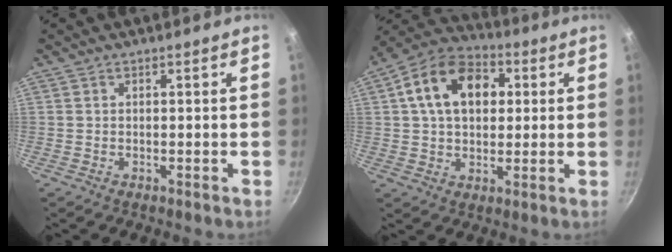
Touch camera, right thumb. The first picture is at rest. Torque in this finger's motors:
{"motor_torque": [0.70, 3.35, 0.62, -0.30, 0.14]}